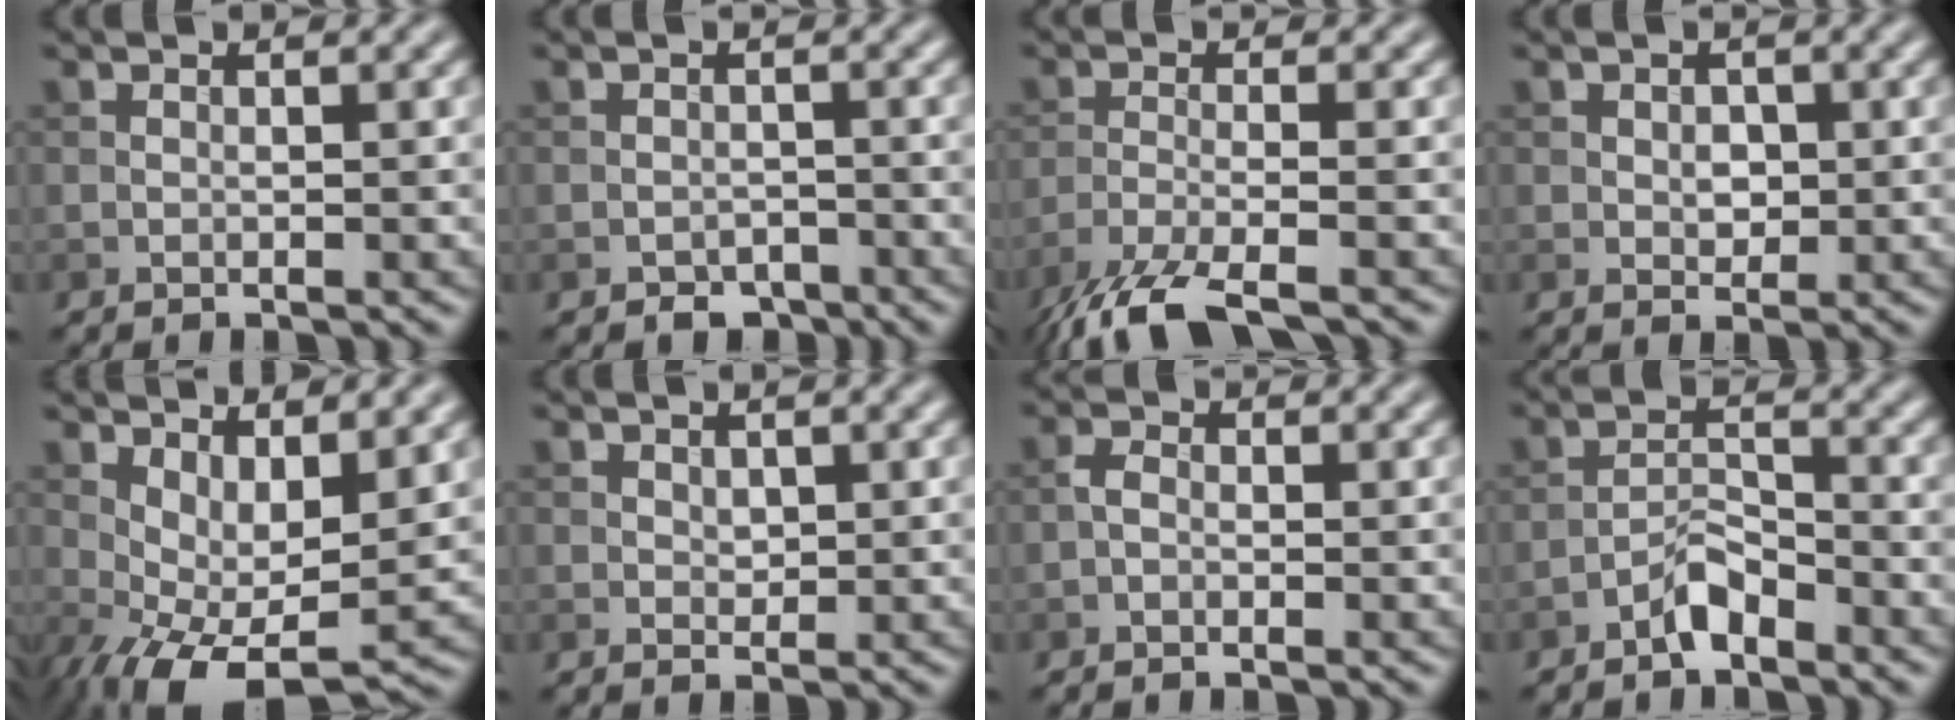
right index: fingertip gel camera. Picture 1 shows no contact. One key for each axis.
{"total": 1.9, "fx": -1.5, "fy": 1.2, "fz": 0.5, "tx": 0.002, "ty": 0.002, "tz": -0.026}
{"total": 7.3, "fx": -5.6, "fy": 1.6, "fz": 4.5, "tx": -0.087, "ty": -0.015, "tz": -0.112}
{"total": 1.8, "fx": 0.2, "fy": 1.3, "fz": 1.2, "tx": -0.020, "ty": -0.004, "tz": 0.006}
{"total": 7.3, "fx": -0.5, "fy": 3.5, "fz": 6.4, "tx": -0.119, "ty": -0.008, "tz": -0.004}
{"total": 1.1, "fx": 0.5, "fy": 0.8, "fz": 0.5, "tx": -0.008, "ty": -0.004, "tz": 0.012}
{"total": 1.2, "fx": -0.5, "fy": 0.8, "fz": 0.8, "tx": -0.014, "ty": 0.003, "tz": -0.013}
{"total": 2.6, "fx": -2.0, "fy": 0.9, "fz": 1.3, "tx": -0.019, "ty": 0.012, "tz": -0.040}